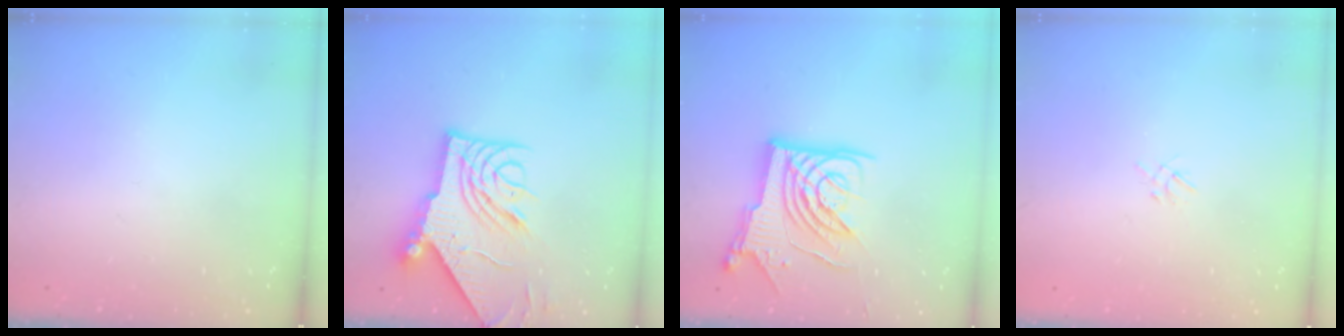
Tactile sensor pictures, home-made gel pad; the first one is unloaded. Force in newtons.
{"total": 14.4, "press": 14.4, "slide": 1.3}
{"total": 14.4, "press": 14.3, "slide": 1.7}
{"total": 2.0, "press": 2.0, "slide": 0.4}